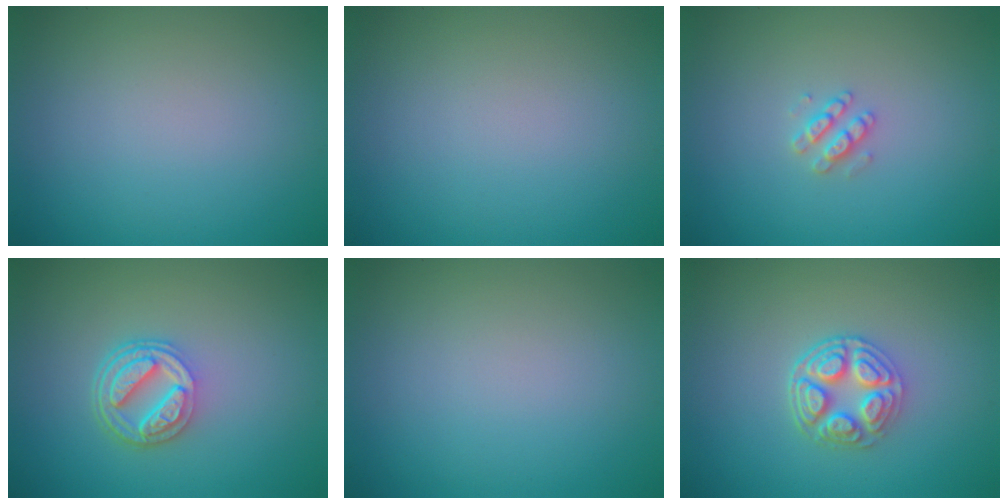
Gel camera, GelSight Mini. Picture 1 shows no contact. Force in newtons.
{"total": 0.0}
{"total": 1.6, "press": 1.6, "slide": 0.3}
{"total": 4.3, "press": 3.3, "slide": 2.8}
{"total": 0.0}
{"total": 4.1, "press": 3.4, "slide": 2.3}